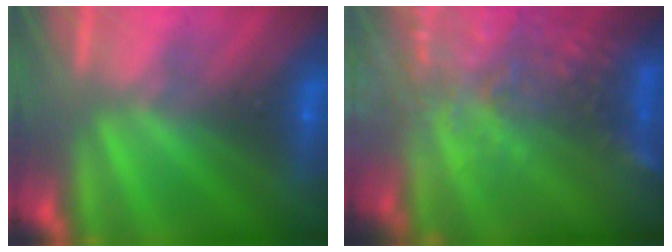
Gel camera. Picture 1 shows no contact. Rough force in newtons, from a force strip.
{"total": 9.0}